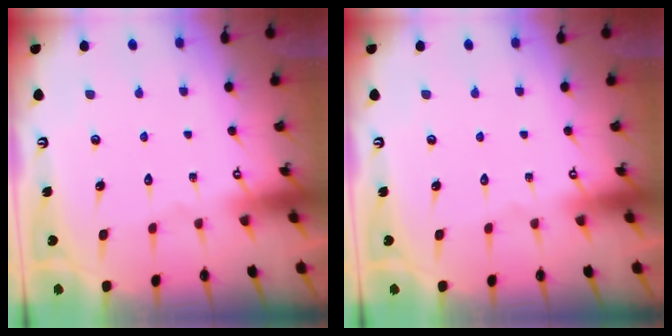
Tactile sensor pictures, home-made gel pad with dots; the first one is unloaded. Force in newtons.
{"total": 0.0}